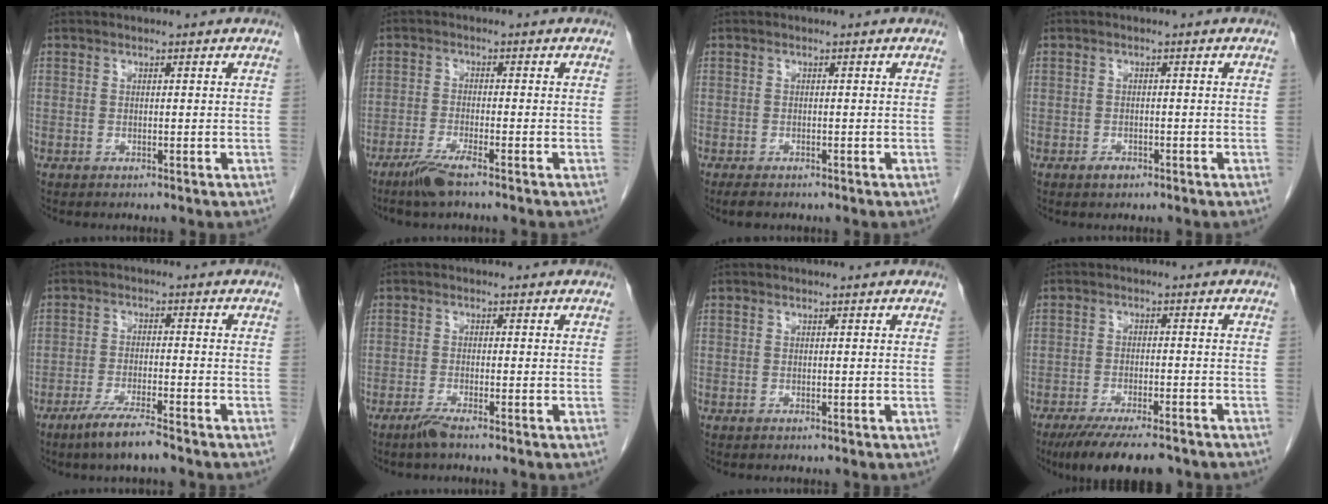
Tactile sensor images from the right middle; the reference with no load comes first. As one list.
[{"total": 3.9, "force": [-2.8, -0.1, 2.7], "torque": [-0.061, -0.009, -0.058]}, {"total": 1.9, "force": [-1.4, 0.7, 1.0], "torque": [-0.021, -0.004, -0.019]}, {"total": 1.4, "force": [-0.9, 0.8, 0.7], "torque": [-0.011, 0.002, -0.009]}, {"total": 5.7, "force": [-4.3, 0.2, 3.8], "torque": [-0.074, -0.012, -0.079]}, {"total": 2.1, "force": [-1.7, -0.3, 1.3], "torque": [-0.034, -0.005, -0.036]}, {"total": 0.0}, {"total": 11.5, "force": [-9.2, 2.4, 6.5], "torque": [-0.094, -0.016, -0.138]}]